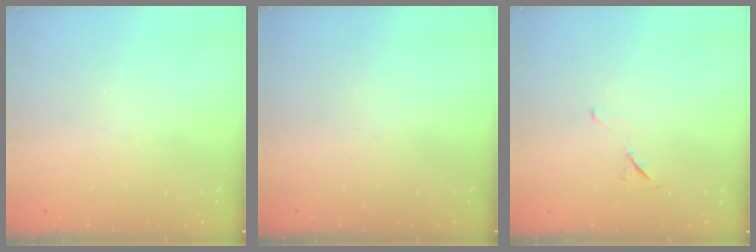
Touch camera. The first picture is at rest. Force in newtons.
{"total": 0.0}
{"total": 5.7, "press": 5.2, "slide": 2.4}